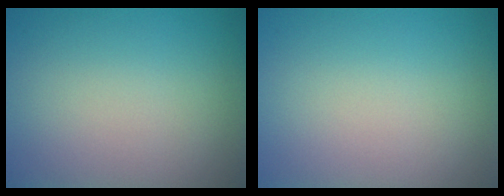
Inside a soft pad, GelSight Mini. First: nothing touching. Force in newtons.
{"total": 0.0}